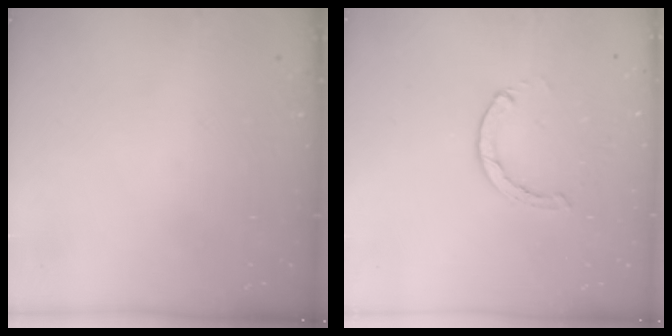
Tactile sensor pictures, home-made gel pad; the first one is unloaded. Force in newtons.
{"total": 1.3, "press": 1.3, "slide": 0.3}